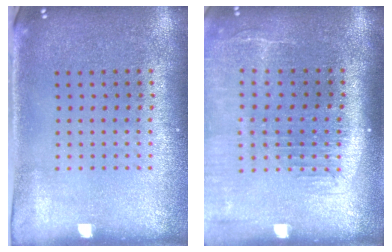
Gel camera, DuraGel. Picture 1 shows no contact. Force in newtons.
{"total": 2.1, "press": 1.7, "slide": 1.1}